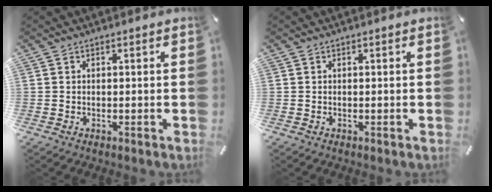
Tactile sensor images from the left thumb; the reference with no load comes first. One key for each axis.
{"total": 0.0}